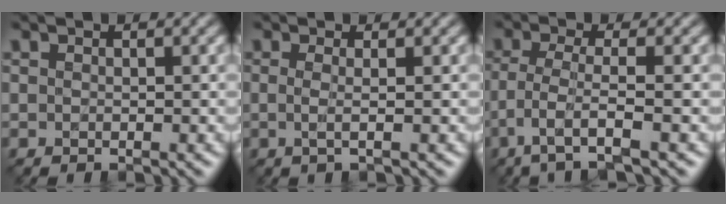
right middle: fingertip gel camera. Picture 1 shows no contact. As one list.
[{"total": 1.7, "force": [-0.1, 0.5, 1.6], "torque": [-0.026, -0.004, -0.008]}, {"total": 3.8, "force": [-1.7, 0.5, 3.4], "torque": [-0.066, -0.003, -0.039]}]